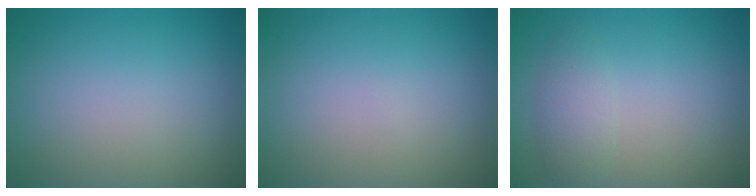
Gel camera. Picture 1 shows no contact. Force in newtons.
{"total": 0.0}
{"total": 2.0, "press": 2.0, "slide": 0.1}